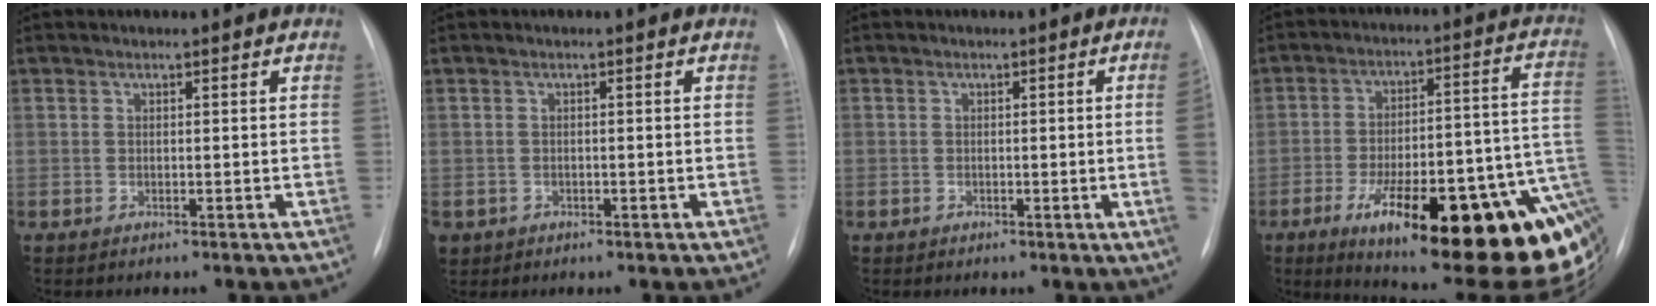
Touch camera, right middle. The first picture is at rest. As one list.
[{"total": 2.1, "force": [-0.8, 1.8, 0.5], "torque": [-0.012, 0.001, -0.006]}, {"total": 3.9, "force": [-0.4, -0.8, 3.8], "torque": [-0.049, -0.007, -0.004]}, {"total": 30.7, "force": [-13.9, 8.1, 26.1], "torque": [-0.234, 0.014, -0.190]}]